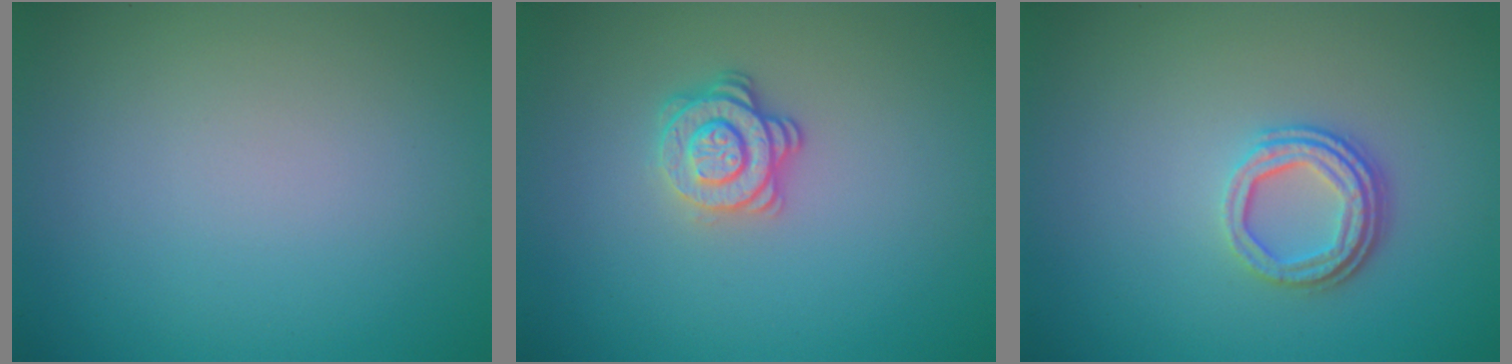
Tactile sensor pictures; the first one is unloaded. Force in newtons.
{"total": 2.8, "press": 2.5, "slide": 1.3}
{"total": 3.3, "press": 2.4, "slide": 2.3}